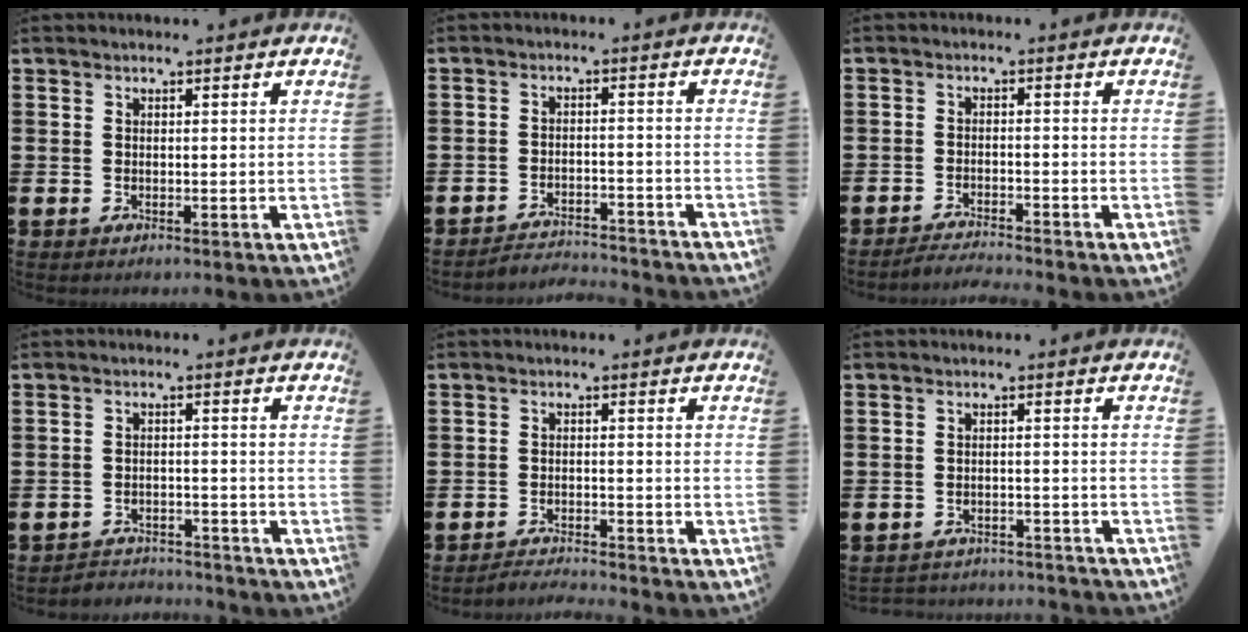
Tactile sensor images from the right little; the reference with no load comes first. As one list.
[{"total": 2.9, "force": [-2.9, 0.0, -0.2], "torque": [-0.003, 0.003, -0.063]}, {"total": 2.1, "force": [-2.1, -0.3, 0.1], "torque": [-0.003, 0.003, -0.044]}, {"total": 2.7, "force": [-2.7, 0.3, -0.3], "torque": [-0.004, 0.003, -0.059]}, {"total": 2.3, "force": [-2.3, -0.2, -0.1], "torque": [-0.002, 0.004, -0.049]}, {"total": 2.4, "force": [-2.4, 0.1, -0.3], "torque": [-0.002, 0.003, -0.053]}]